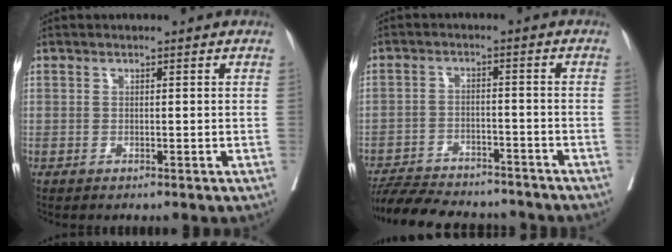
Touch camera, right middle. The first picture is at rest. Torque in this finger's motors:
{"motor_torque": [1.02, -1.12, 0.14, 0.07]}